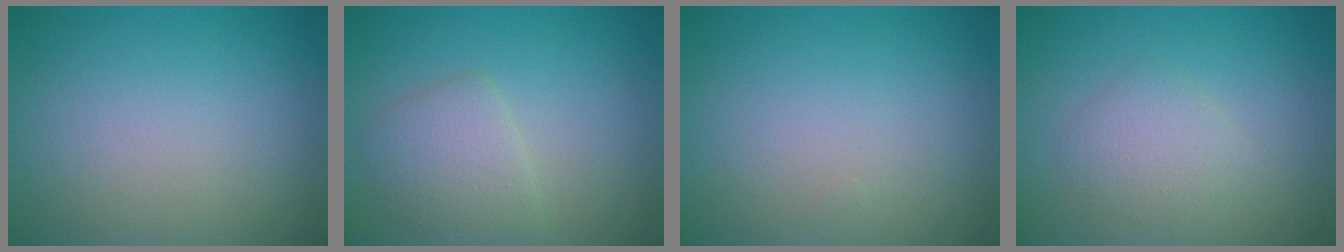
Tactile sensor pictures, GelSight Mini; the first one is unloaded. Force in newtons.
{"total": 2.9, "press": 2.9, "slide": 0.2}
{"total": 0.0}
{"total": 2.1, "press": 2.1, "slide": 0.0}